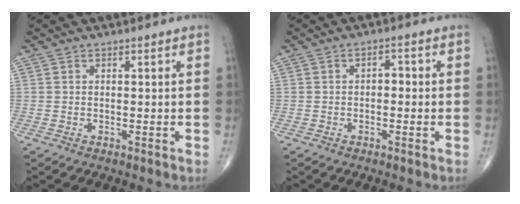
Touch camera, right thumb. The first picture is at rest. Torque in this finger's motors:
{"motor_torque": [-0.31, 0.23, 0.29, -0.08, 0.06]}